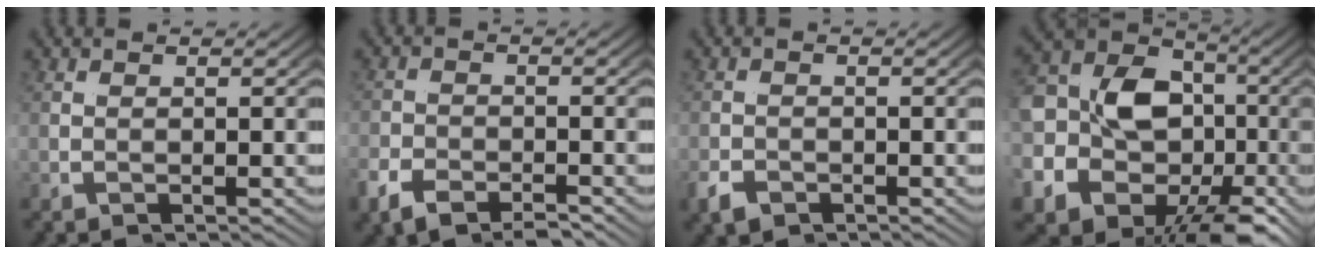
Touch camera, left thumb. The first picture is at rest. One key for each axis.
{"total": 1.6, "fx": -1.0, "fy": -0.2, "fz": -1.2, "tx": 0.009, "ty": 0.003, "tz": -0.026}
{"total": 1.5, "fx": -1.2, "fy": 0.8, "fz": -0.4, "tx": 0.003, "ty": -0.007, "tz": -0.020}
{"total": 17.1, "fx": -2.3, "fy": 11.4, "fz": 12.5, "tx": -0.230, "ty": -0.029, "tz": -0.030}